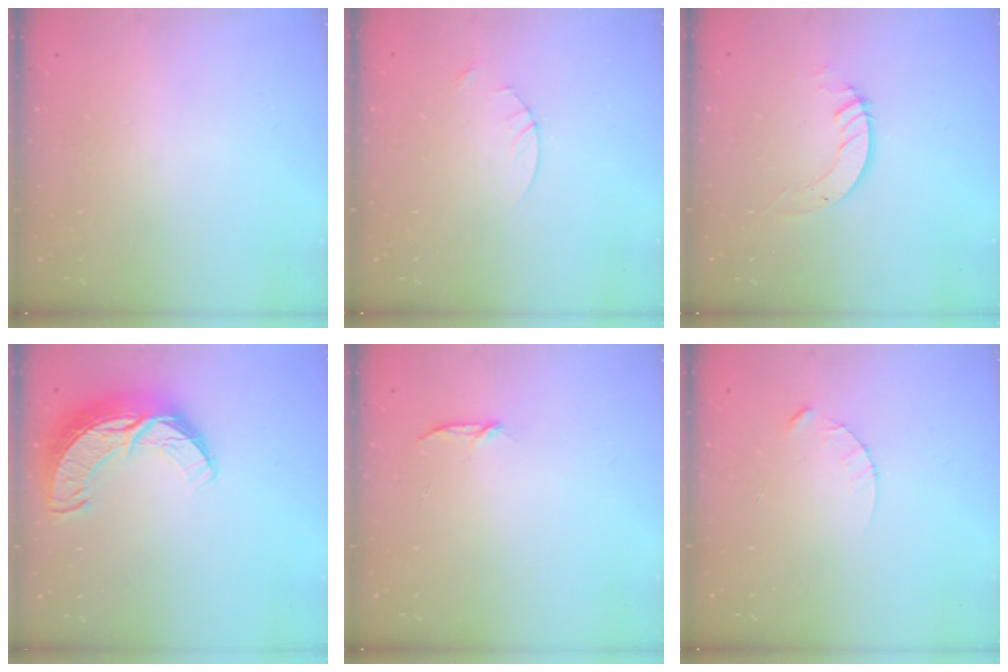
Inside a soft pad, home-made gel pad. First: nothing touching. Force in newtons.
{"total": 2.5, "press": 2.5, "slide": 0.3}
{"total": 3.8, "press": 3.8, "slide": 0.5}
{"total": 12.5, "press": 12.4, "slide": 0.8}
{"total": 3.1, "press": 3.1, "slide": 0.3}
{"total": 2.5, "press": 2.5, "slide": 0.3}